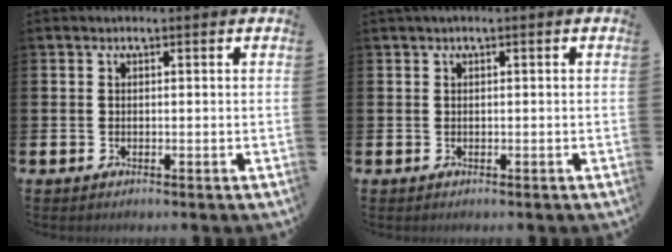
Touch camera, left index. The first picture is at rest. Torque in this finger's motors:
{"motor_torque": [0.56, -0.95, 0.88, 0.21]}